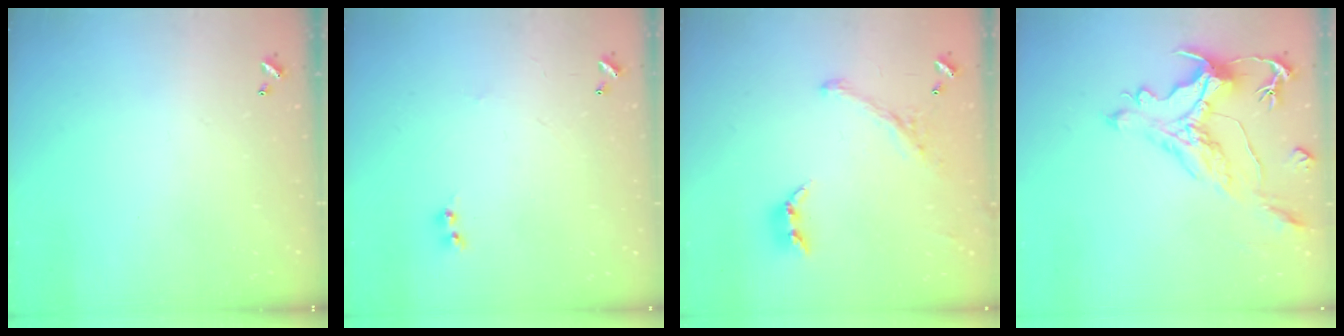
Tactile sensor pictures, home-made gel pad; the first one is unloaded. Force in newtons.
{"total": 1.5, "press": 1.4, "slide": 0.3}
{"total": 2.4, "press": 2.0, "slide": 1.3}
{"total": 2.2, "press": 1.7, "slide": 1.4}